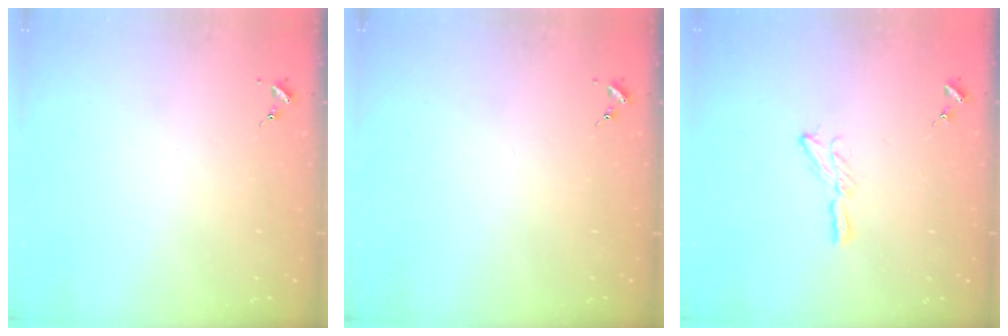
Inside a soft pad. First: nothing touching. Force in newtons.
{"total": 0.0}
{"total": 6.5, "press": 6.5, "slide": 0.3}